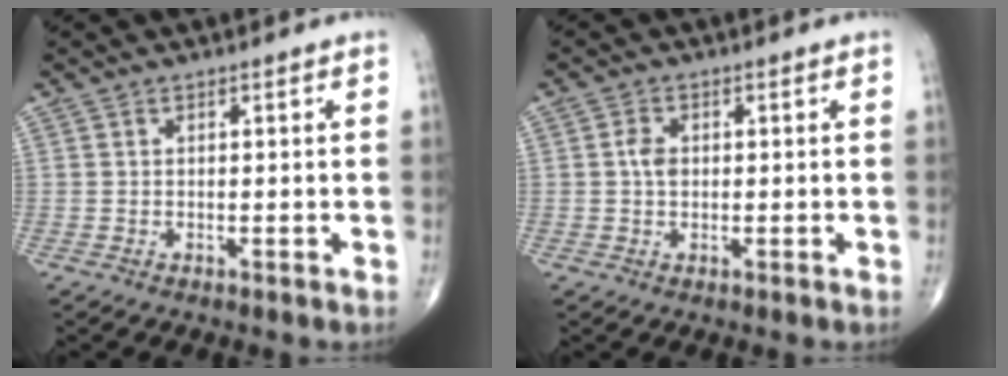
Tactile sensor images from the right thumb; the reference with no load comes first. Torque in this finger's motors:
{"motor_torque": [0.40, 0.68, 0.18, -0.13, 0.03]}